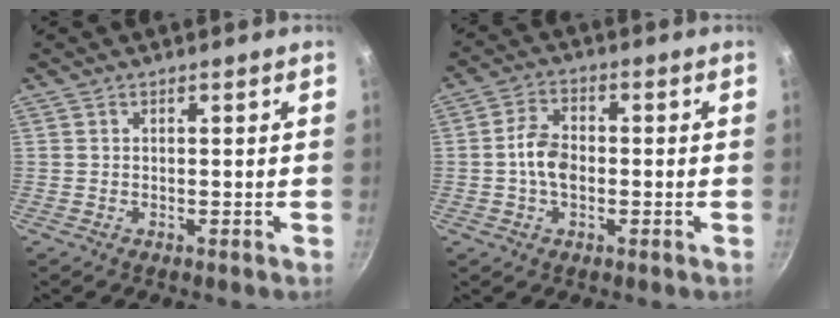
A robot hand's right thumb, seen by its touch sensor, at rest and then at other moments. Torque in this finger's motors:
{"motor_torque": [0.67, 0.61, 0.87, 0.19, 0.32]}